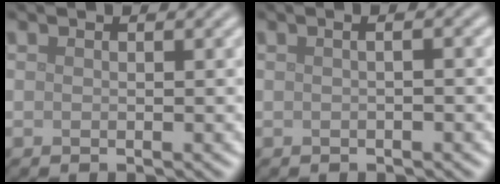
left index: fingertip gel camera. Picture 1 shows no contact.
{"total": 1.7, "force": [0.3, 0.7, 1.5], "torque": [-0.009, -0.001, -0.008]}